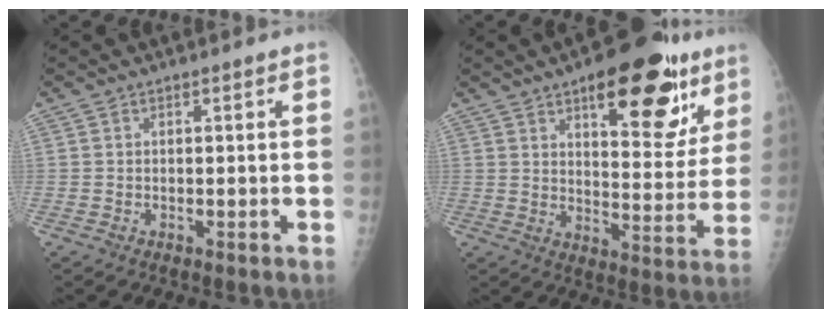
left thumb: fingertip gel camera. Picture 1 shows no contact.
{"total": 19.9, "force": [10.6, 8.3, 14.7], "torque": [-0.151, -0.046, 0.149]}